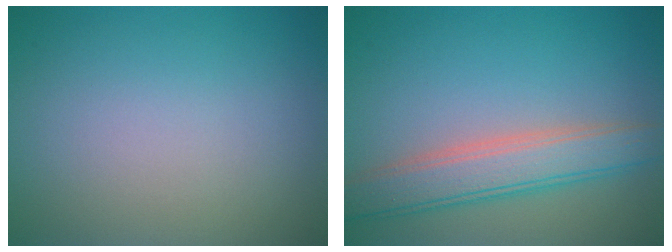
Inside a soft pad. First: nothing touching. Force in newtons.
{"total": 4.9, "press": 4.9, "slide": 0.4}